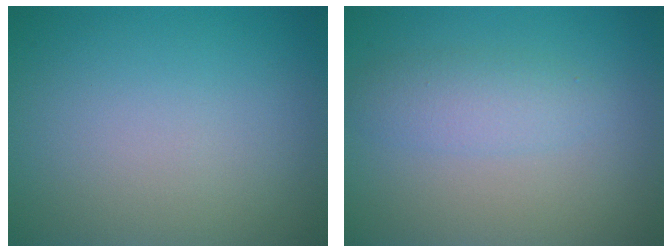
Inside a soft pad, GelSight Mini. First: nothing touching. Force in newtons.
{"total": 2.4, "press": 2.4, "slide": 0.0}